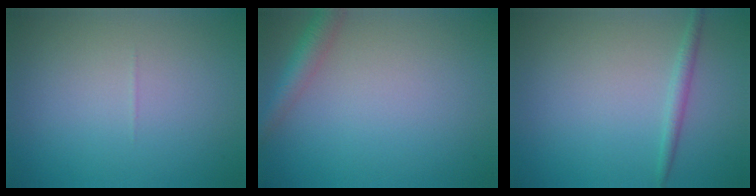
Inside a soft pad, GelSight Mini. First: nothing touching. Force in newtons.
{"total": 2.5, "press": 2.5, "slide": 0.1}
{"total": 1.3, "press": 1.3, "slide": 0.1}